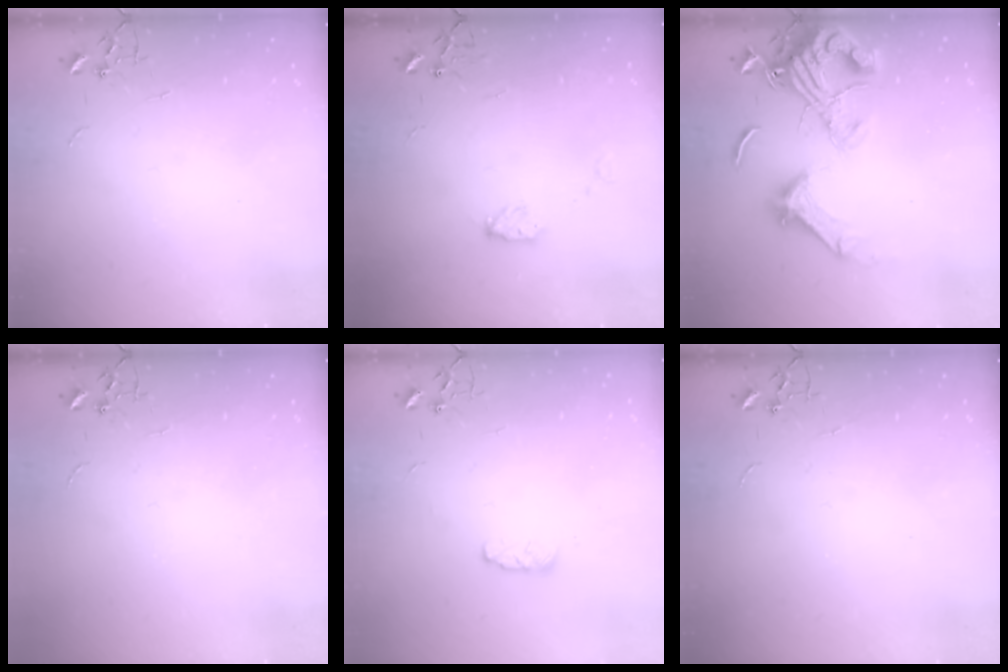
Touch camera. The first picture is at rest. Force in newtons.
{"total": 4.5, "press": 4.5, "slide": 0.6}
{"total": 17.4, "press": 17.4, "slide": 1.8}
{"total": 0.0}
{"total": 5.0, "press": 4.9, "slide": 0.7}
{"total": 0.0}